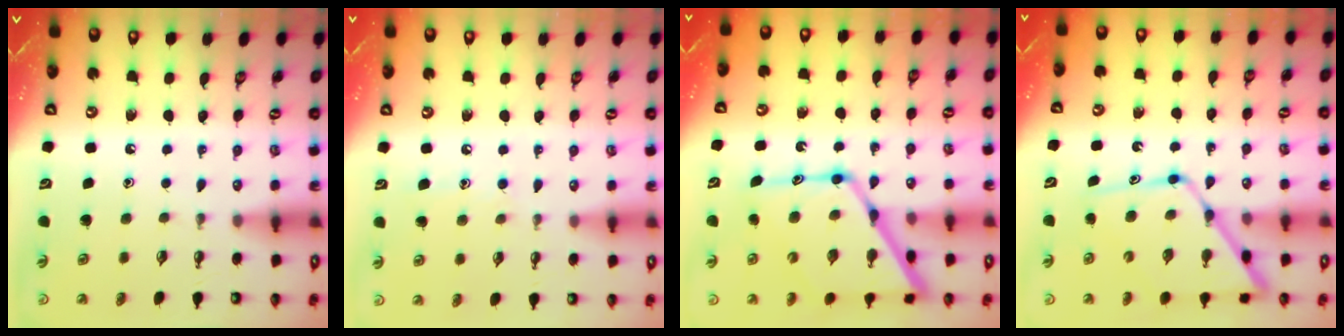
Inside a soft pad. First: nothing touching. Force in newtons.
{"total": 5.7, "press": 5.6, "slide": 0.6}
{"total": 20.1, "press": 20.0, "slide": 1.9}
{"total": 14.1, "press": 14.1, "slide": 1.3}